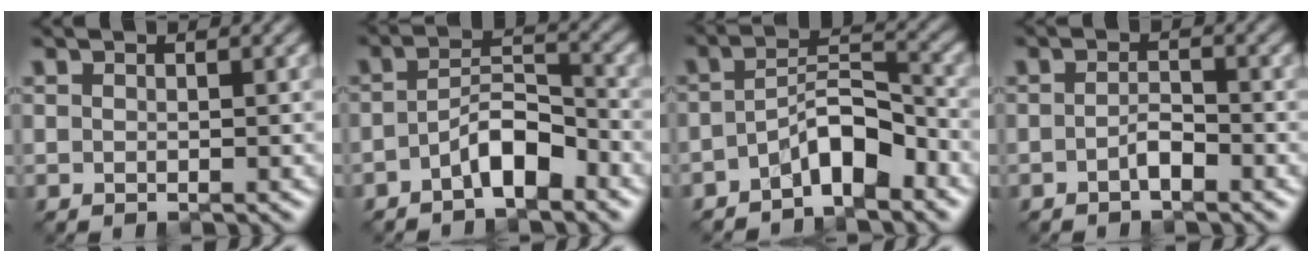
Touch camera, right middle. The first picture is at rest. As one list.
[{"total": 4.0, "force": [-2.3, 1.5, 2.9], "torque": [-0.050, 0.011, -0.043]}, {"total": 4.9, "force": [-3.0, 1.8, 3.5], "torque": [-0.053, 0.015, -0.054]}, {"total": 1.5, "force": [-0.9, 0.4, 1.2], "torque": [-0.023, 0.003, -0.018]}]